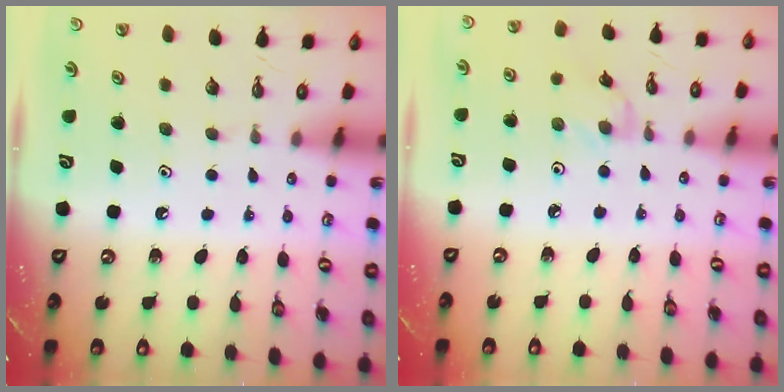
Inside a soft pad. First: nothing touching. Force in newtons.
{"total": 0.7, "press": 0.7, "slide": 0.2}